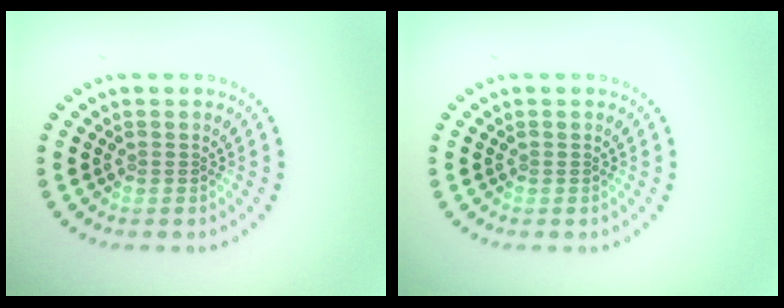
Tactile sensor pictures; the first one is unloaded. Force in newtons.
{"total": 0.0}